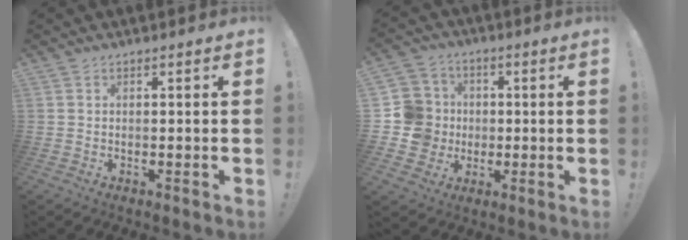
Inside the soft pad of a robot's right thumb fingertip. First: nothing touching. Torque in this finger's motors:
{"motor_torque": [0.79, 0.96, 0.45, -0.37, 0.04]}